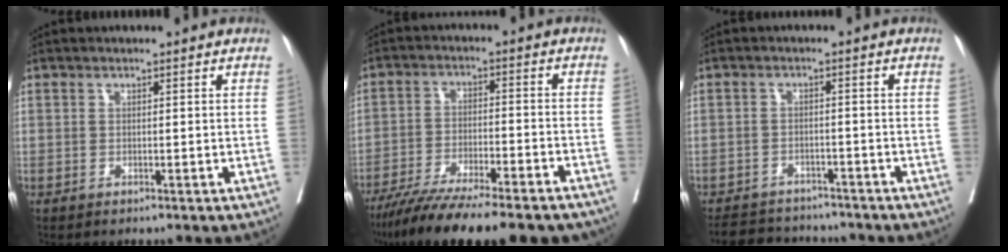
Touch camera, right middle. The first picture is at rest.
{"total": 19.6, "force": [-16.4, 2.9, 10.4], "torque": [-0.135, -0.019, -0.240]}
{"total": 8.3, "force": [-7.7, 2.6, 1.7], "torque": [-0.025, 0.008, -0.106]}